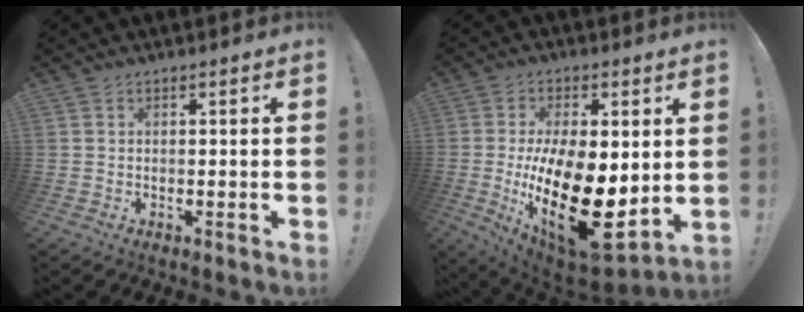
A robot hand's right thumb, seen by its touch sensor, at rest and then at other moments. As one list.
[{"total": 24.2, "force": [-3.4, 11.7, 21.0], "torque": [-0.378, -0.009, -0.038]}]